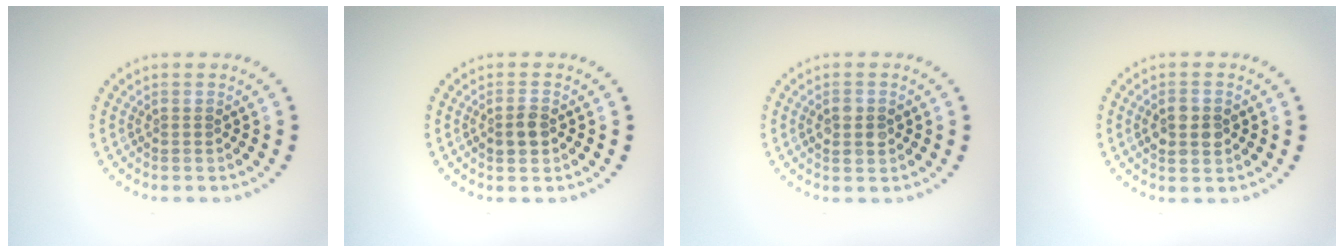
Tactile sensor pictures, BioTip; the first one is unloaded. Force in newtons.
{"total": 1.8, "press": 1.7, "slide": 0.4}
{"total": 2.4, "press": 2.4, "slide": 0.1}
{"total": 2.9, "press": 2.9, "slide": 0.1}